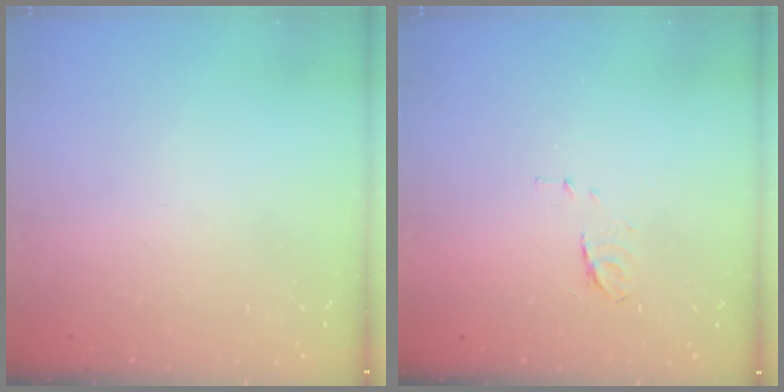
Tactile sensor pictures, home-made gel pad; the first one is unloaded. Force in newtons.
{"total": 5.8, "press": 5.8, "slide": 0.7}